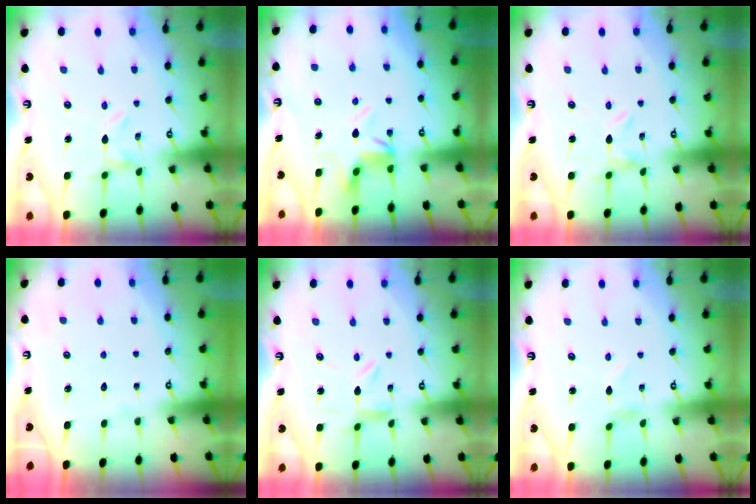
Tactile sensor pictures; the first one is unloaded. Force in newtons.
{"total": 3.9, "press": 3.9, "slide": 0.4}
{"total": 0.0}
{"total": 1.7, "press": 1.7, "slide": 0.1}
{"total": 2.1, "press": 2.1, "slide": 0.2}
{"total": 0.8, "press": 0.8, "slide": 0.1}